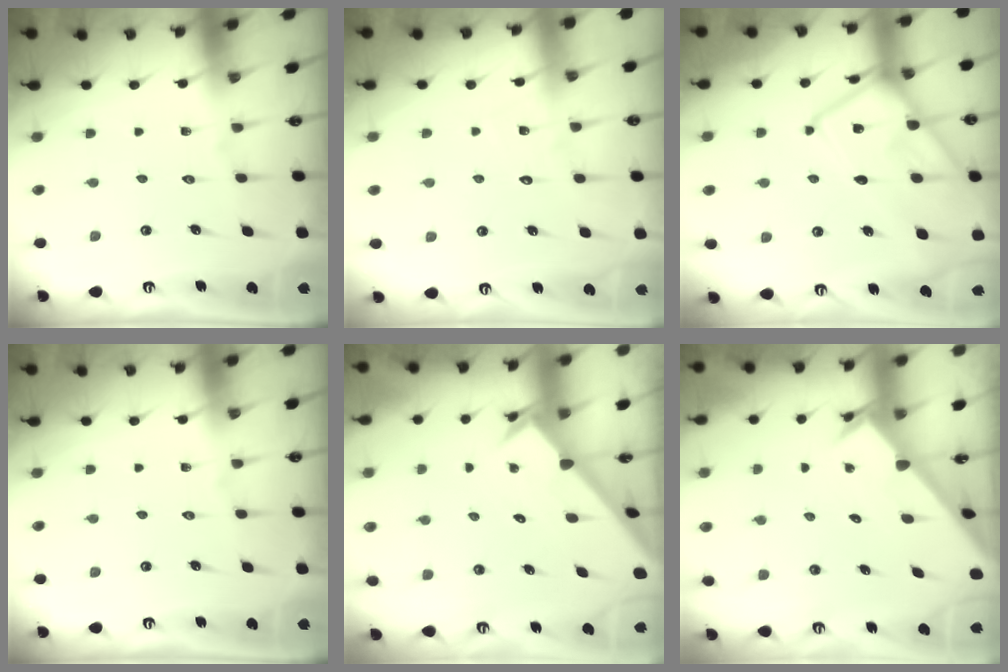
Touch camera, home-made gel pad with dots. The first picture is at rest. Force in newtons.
{"total": 4.4, "press": 4.4, "slide": 0.5}
{"total": 17.6, "press": 17.5, "slide": 1.5}
{"total": 0.0}
{"total": 2.5, "press": 2.5, "slide": 0.2}
{"total": 2.4, "press": 2.4, "slide": 0.2}